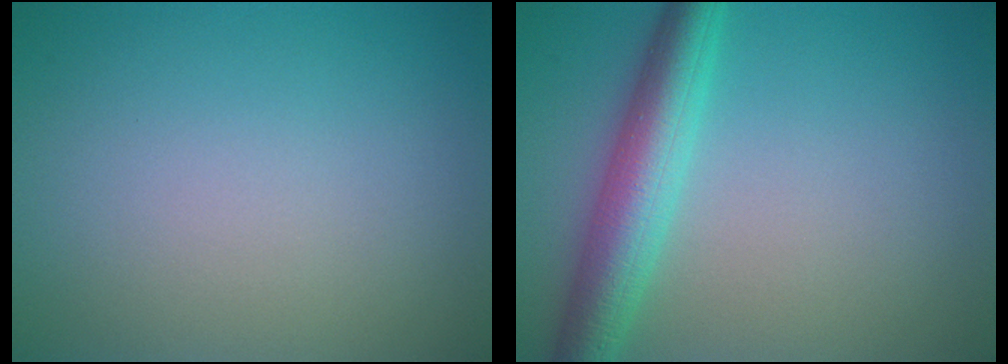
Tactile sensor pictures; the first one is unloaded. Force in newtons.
{"total": 5.5, "press": 5.5, "slide": 0.1}